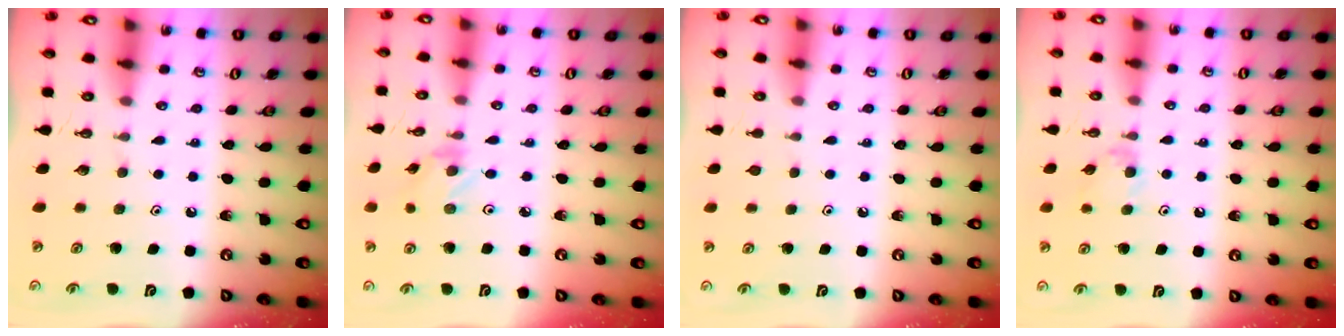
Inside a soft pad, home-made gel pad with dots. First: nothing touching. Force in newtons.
{"total": 0.8, "press": 0.6, "slide": 0.5}
{"total": 0.6, "press": 0.6, "slide": 0.2}
{"total": 5.5, "press": 5.4, "slide": 1.0}